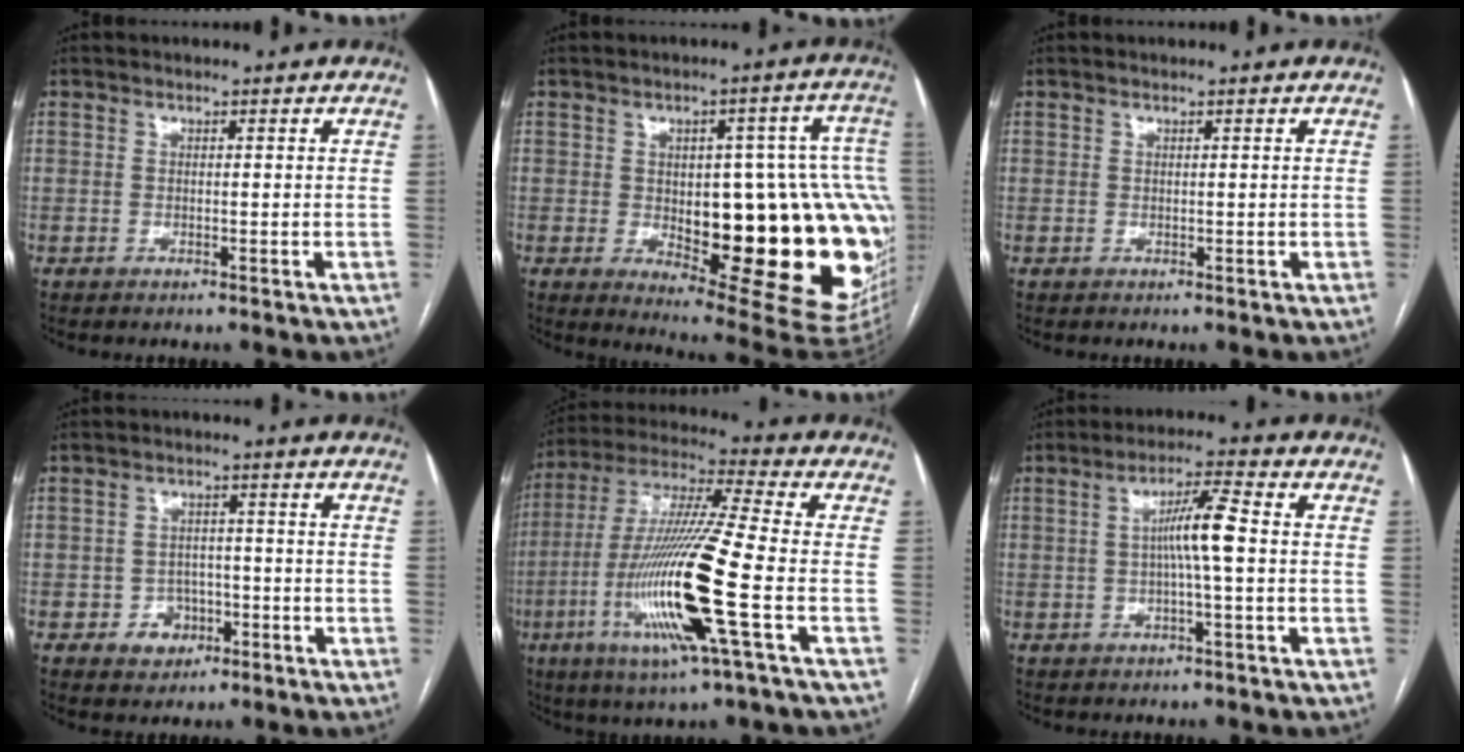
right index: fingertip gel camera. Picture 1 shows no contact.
{"total": 26.0, "force": [-2.7, 7.8, 24.7], "torque": [-0.229, 0.023, -0.007]}
{"total": 0.0}
{"total": 4.3, "force": [-1.7, 3.7, 1.3], "torque": [-0.010, 0.012, -0.020]}
{"total": 19.3, "force": [-5.5, 0.1, 18.5], "torque": [-0.387, -0.021, -0.112]}
{"total": 6.2, "force": [0.1, 0.1, 6.2], "torque": [-0.112, 0.013, 0.000]}